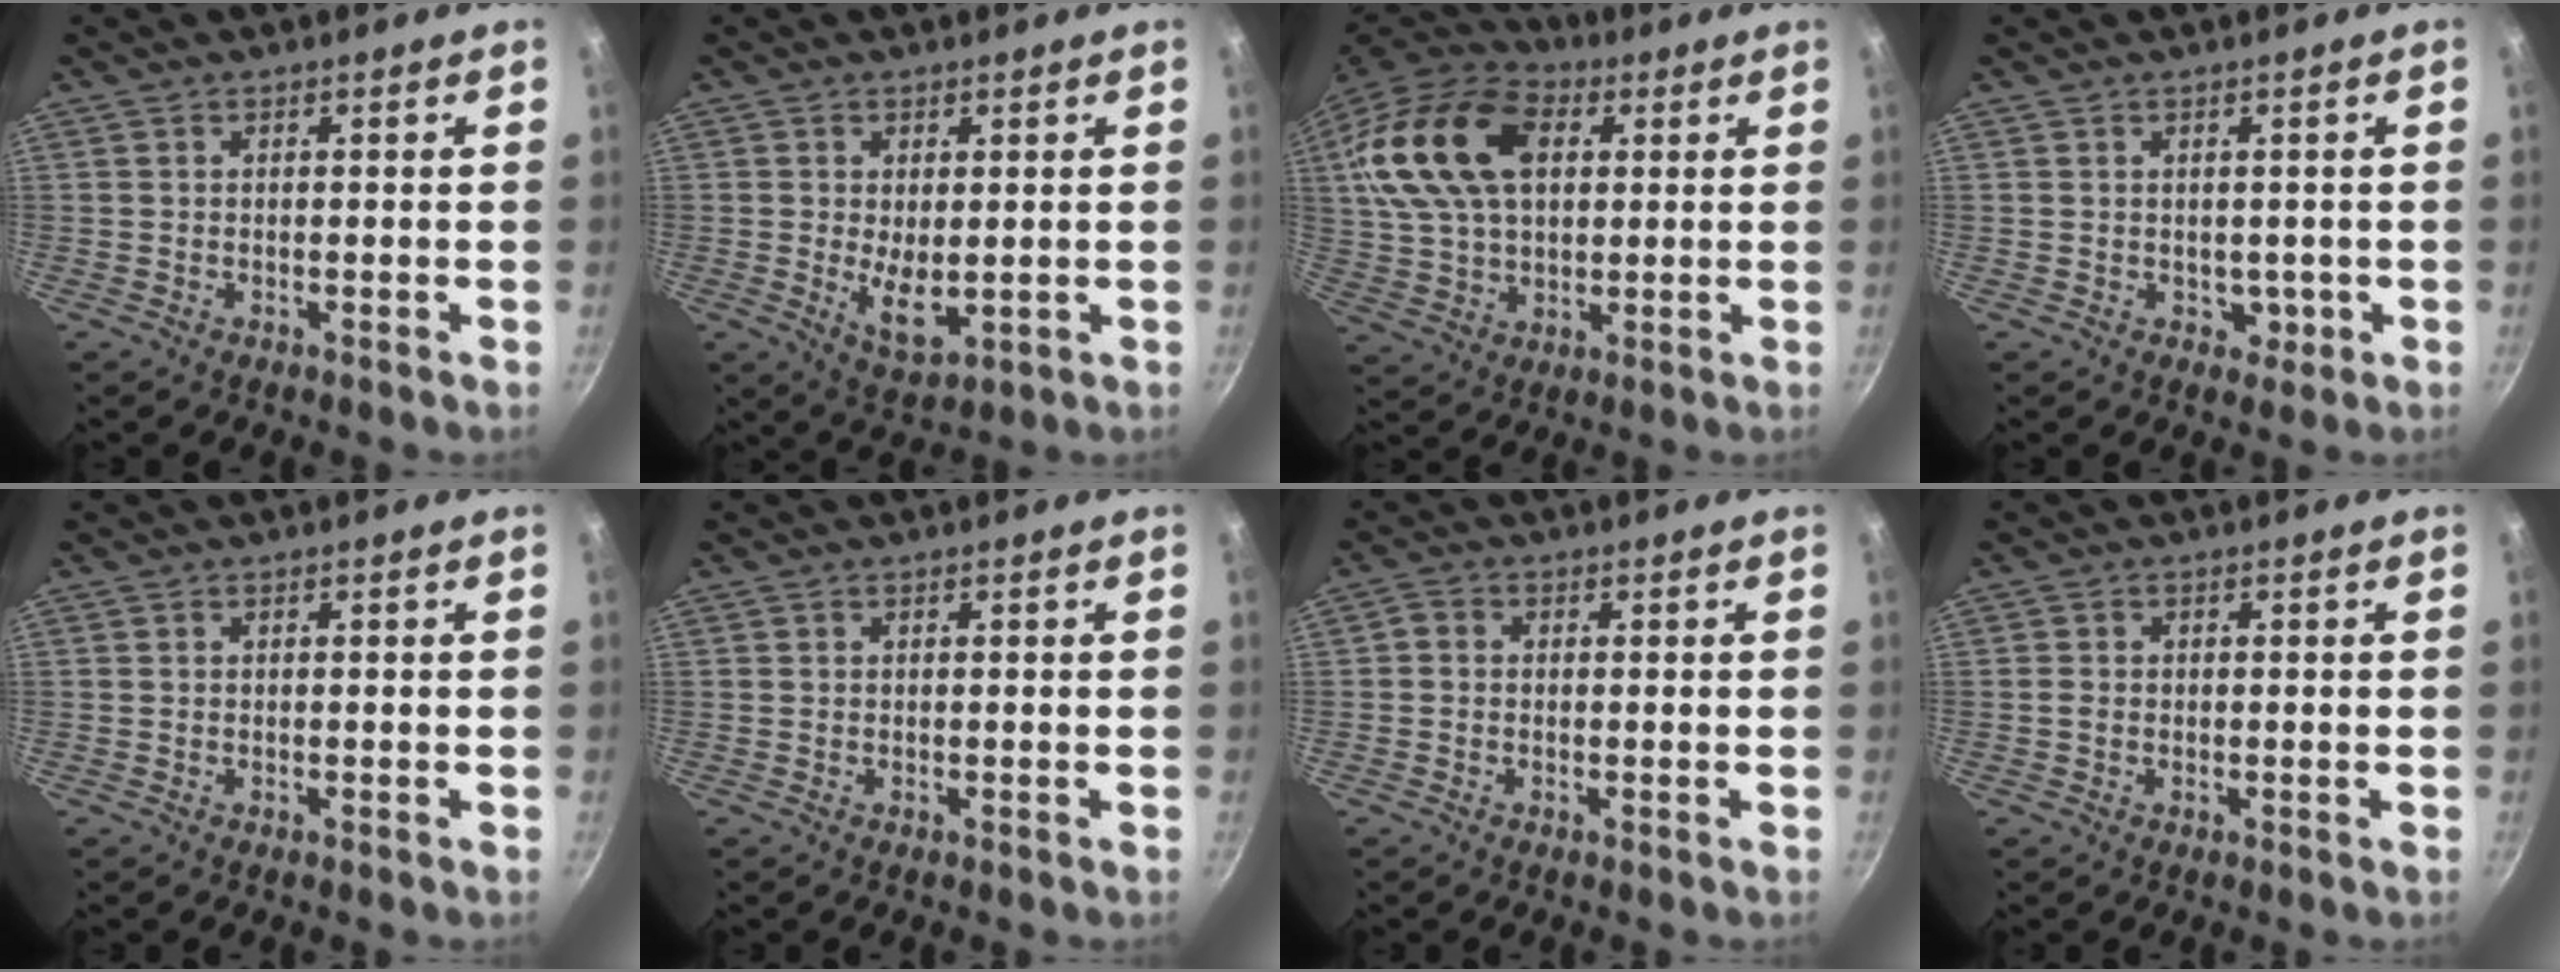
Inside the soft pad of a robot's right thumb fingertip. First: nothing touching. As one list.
[{"total": 6.1, "force": [-0.1, 3.3, 5.1], "torque": [-0.081, -0.017, 0.011]}, {"total": 21.8, "force": [5.6, 14.0, 15.7], "torque": [-0.288, 0.014, 0.096]}, {"total": 2.3, "force": [-0.2, 1.9, 1.2], "torque": [0.002, 0.003, 0.002]}, {"total": 0.0}, {"total": 0.0}, {"total": 1.5, "force": [-0.2, 1.3, 0.8], "torque": [-0.019, 0.008, -0.009]}, {"total": 0.9, "force": [-0.2, 0.8, 0.3], "torque": [-0.005, 0.003, -0.004]}]